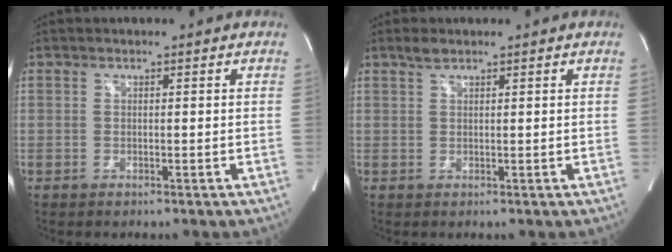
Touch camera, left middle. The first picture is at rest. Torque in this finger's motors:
{"motor_torque": [0.17, 0.07, -0.07, 0.00]}